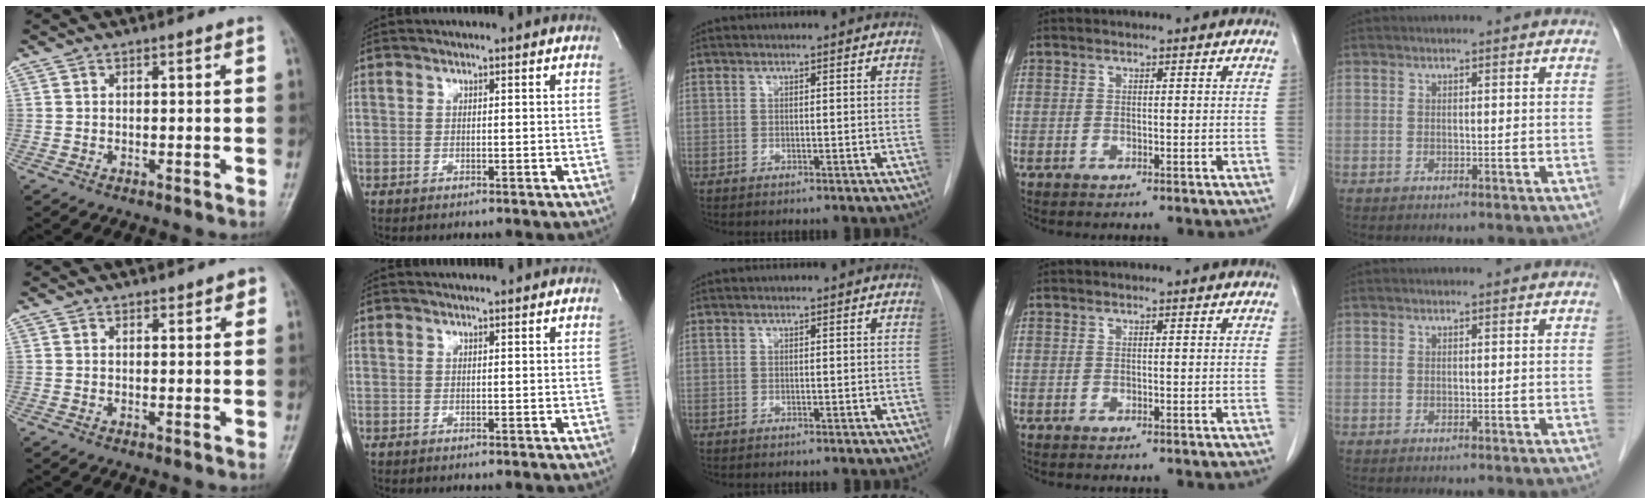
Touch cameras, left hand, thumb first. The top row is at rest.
{"thumb": {"total": 1.9, "force": [1.3, 1.0, 0.9], "torque": [0.006, -0.004, 0.012]}, "index": {"total": 2.0, "force": [2.0, 0.3, 0.2], "torque": [-0.011, 0.014, 0.026]}}